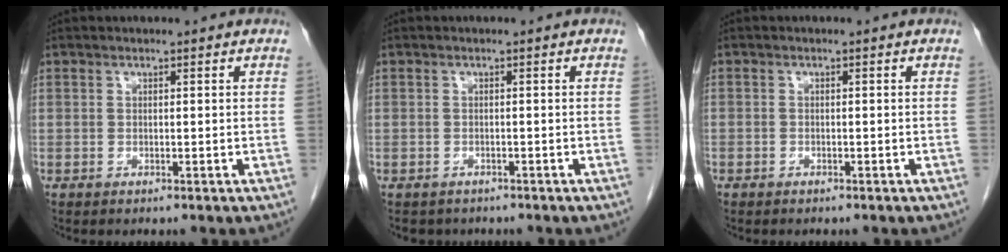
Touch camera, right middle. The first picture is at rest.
{"total": 2.8, "force": [-2.4, 1.5, 0.3], "torque": [-0.014, -0.001, -0.031]}
{"total": 0.7, "force": [-0.6, 0.5, 0.1], "torque": [-0.005, 0.003, -0.011]}